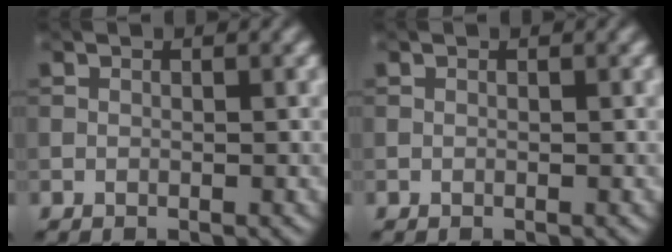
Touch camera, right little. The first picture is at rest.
{"total": 0.0}